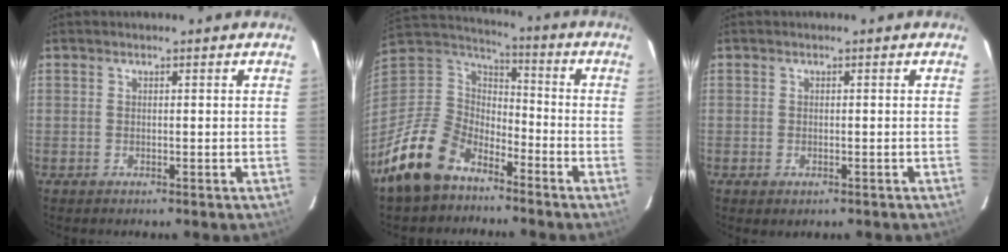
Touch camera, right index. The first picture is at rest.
{"total": 16.6, "force": [-11.5, 9.5, 7.3], "torque": [-0.185, 0.010, -0.204]}
{"total": 1.5, "force": [-0.7, 0.9, 0.9], "torque": [-0.014, -0.005, -0.010]}